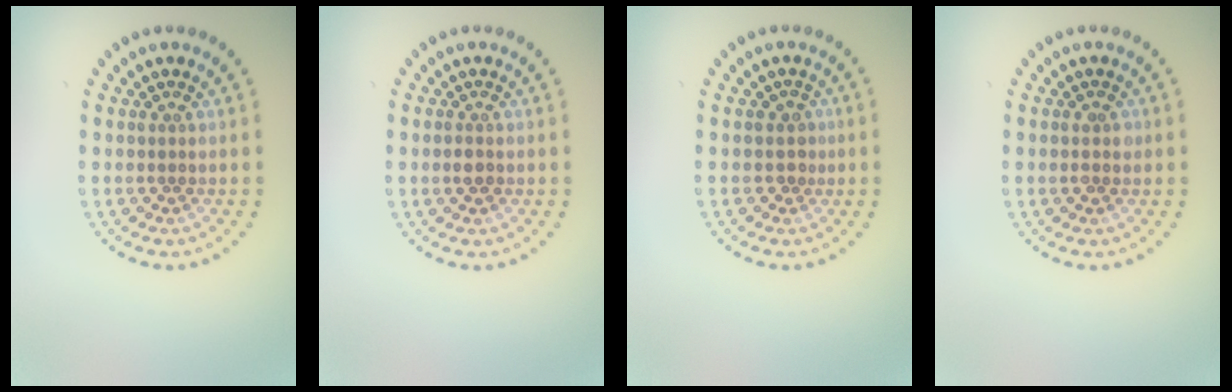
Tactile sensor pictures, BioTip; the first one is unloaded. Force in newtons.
{"total": 1.0, "press": 1.0, "slide": 0.2}
{"total": 1.0, "press": 0.7, "slide": 0.7}
{"total": 1.1, "press": 1.1, "slide": 0.0}